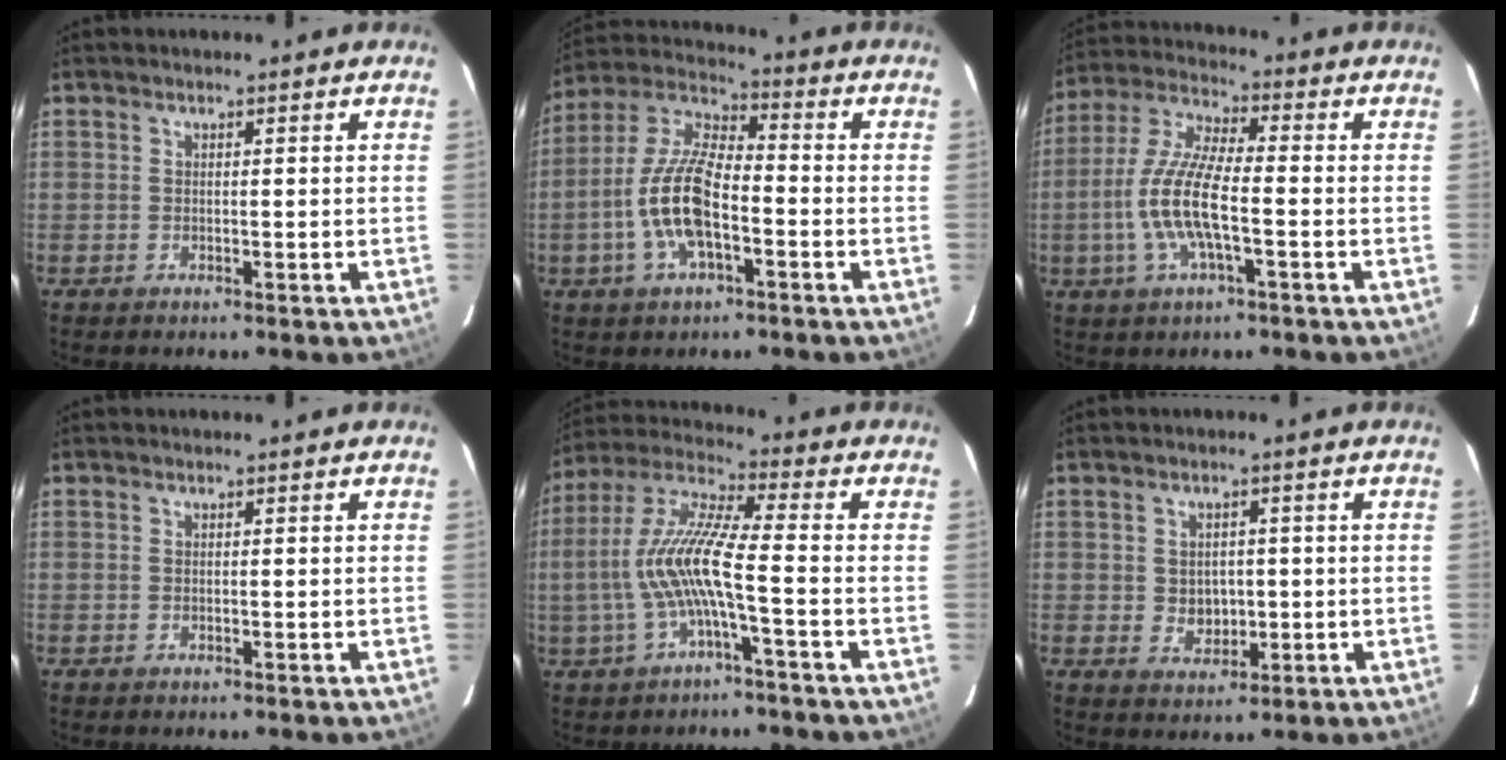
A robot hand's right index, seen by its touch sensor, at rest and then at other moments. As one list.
[{"total": 13.5, "force": [-4.0, 5.2, 11.8], "torque": [-0.248, 0.003, -0.078]}, {"total": 12.2, "force": [-2.9, 3.1, 11.5], "torque": [-0.243, -0.002, -0.059]}, {"total": 0.0}, {"total": 11.8, "force": [-2.6, 1.0, 11.5], "torque": [-0.235, 0.006, -0.045]}, {"total": 4.3, "force": [-0.2, 3.8, 2.1], "torque": [-0.035, 0.001, 0.006]}]